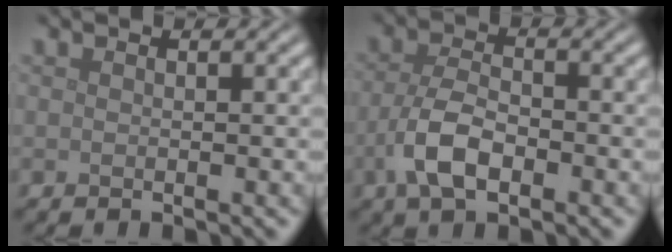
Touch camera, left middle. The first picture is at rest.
{"total": 4.6, "force": [-1.8, 2.3, 3.6], "torque": [-0.073, 0.000, -0.041]}